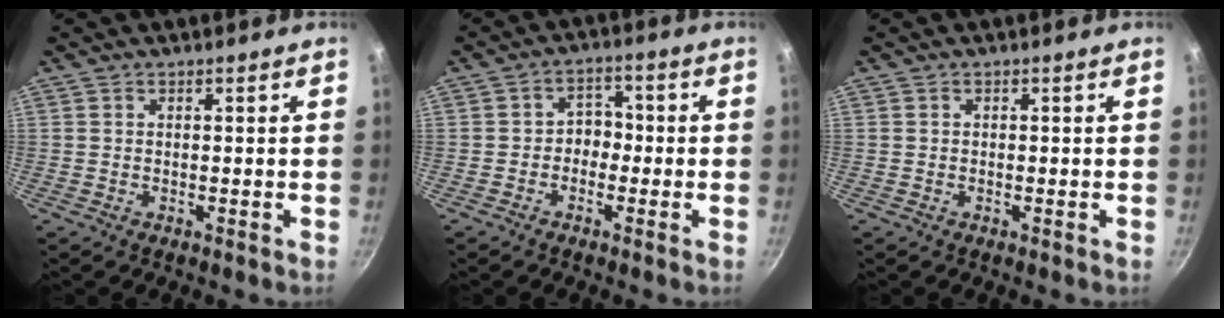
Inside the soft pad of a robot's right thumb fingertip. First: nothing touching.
{"total": 4.0, "force": [-1.1, 3.3, 2.1], "torque": [0.004, 0.022, -0.026]}
{"total": 0.0}